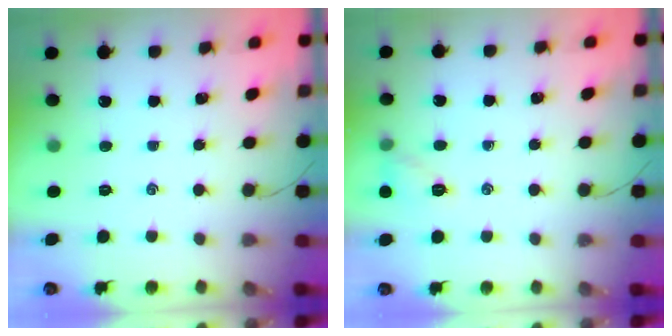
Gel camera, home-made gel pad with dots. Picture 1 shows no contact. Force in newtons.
{"total": 6.8, "press": 6.7, "slide": 1.1}